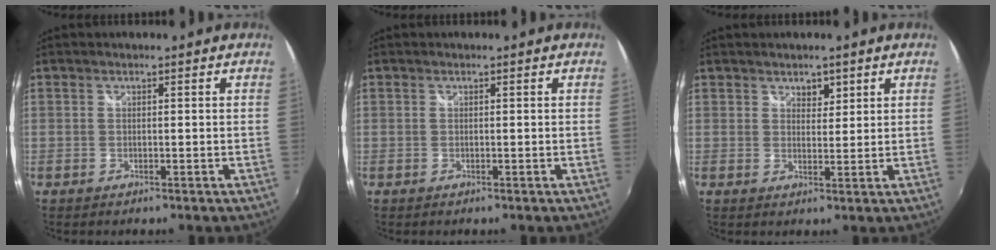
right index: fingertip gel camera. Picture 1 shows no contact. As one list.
[{"total": 0.0}, {"total": 2.3, "force": [1.5, 1.5, 0.8], "torque": [-0.007, 0.002, 0.026]}]